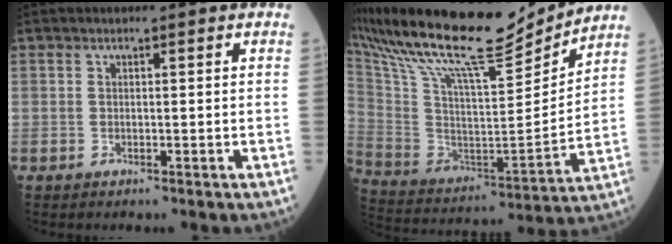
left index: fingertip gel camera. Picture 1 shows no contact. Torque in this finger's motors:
{"motor_torque": [0.64, -1.50, 0.58, 0.21]}